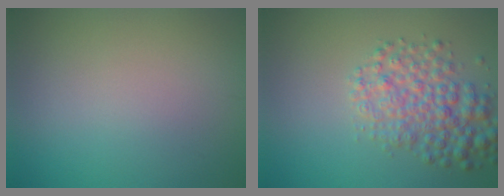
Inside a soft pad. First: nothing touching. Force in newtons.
{"total": 5.0, "press": 5.0, "slide": 0.1}